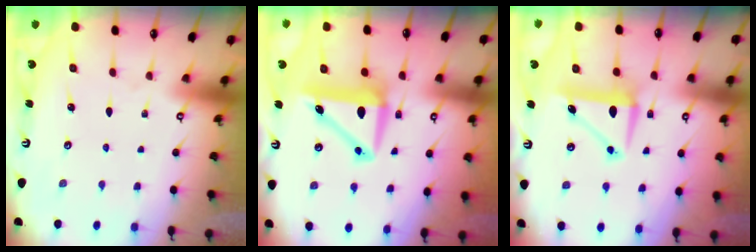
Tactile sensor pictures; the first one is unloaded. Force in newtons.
{"total": 9.5, "press": 9.3, "slide": 2.1}
{"total": 8.3, "press": 8.2, "slide": 1.2}